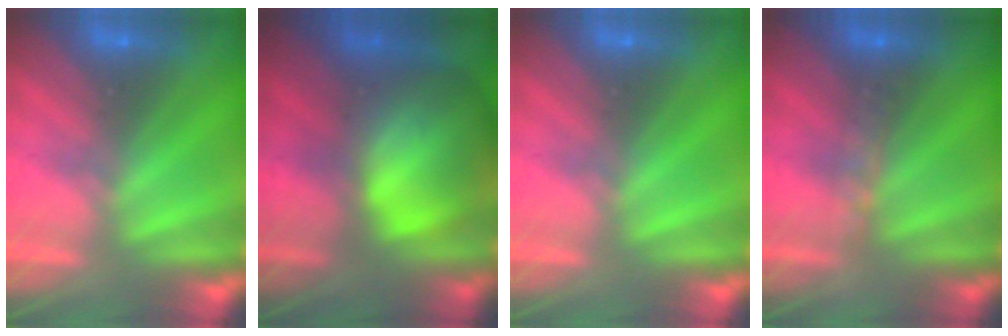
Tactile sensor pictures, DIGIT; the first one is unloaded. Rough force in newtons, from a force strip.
{"total": 9.6}
{"total": 0.0}
{"total": 2.9}